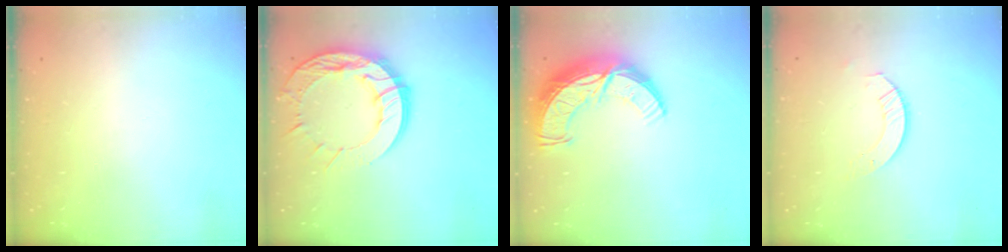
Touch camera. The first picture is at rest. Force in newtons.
{"total": 20.5, "press": 20.5, "slide": 1.9}
{"total": 13.4, "press": 13.4, "slide": 1.0}
{"total": 3.2, "press": 3.2, "slide": 0.3}